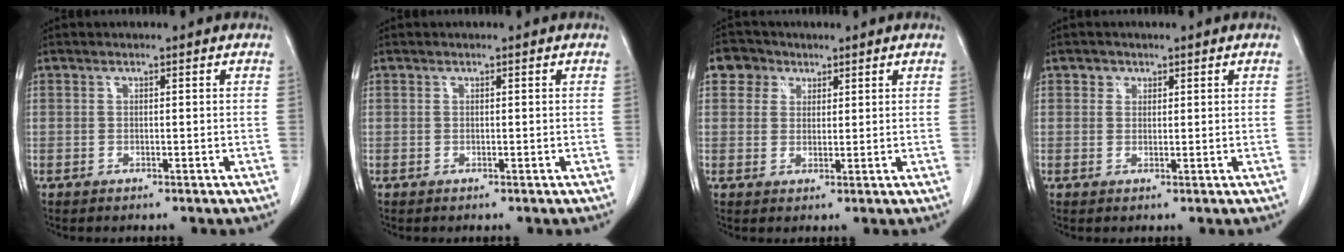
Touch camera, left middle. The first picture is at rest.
{"total": 0.0}
{"total": 4.1, "force": [2.2, 3.5, 0.6], "torque": [-0.012, 0.012, 0.038]}
{"total": 1.4, "force": [0.8, 1.2, 0.2], "torque": [0.006, -0.003, 0.007]}